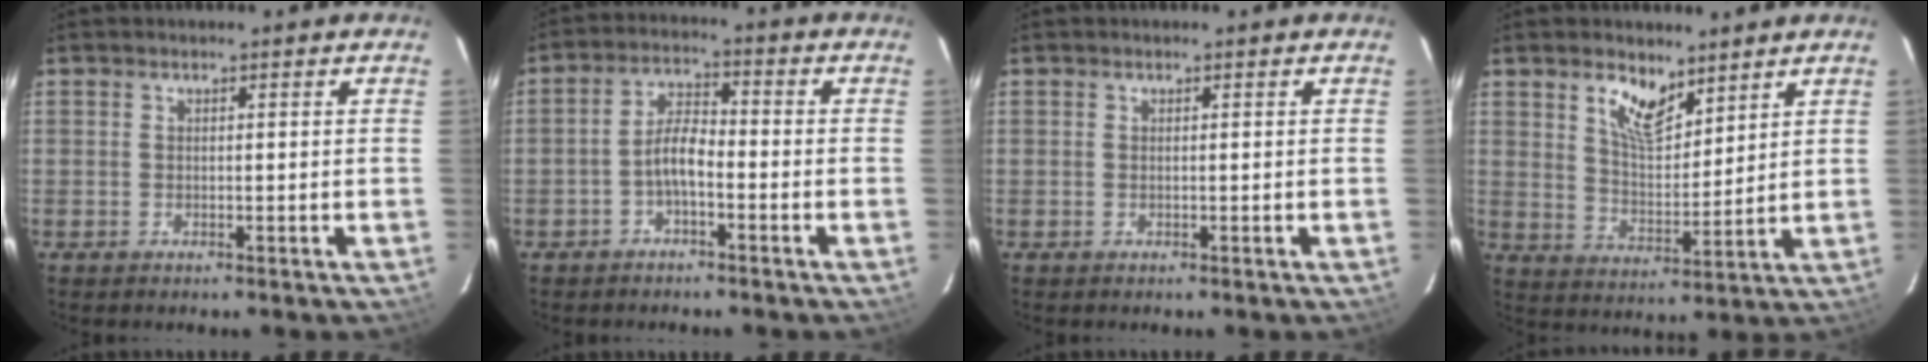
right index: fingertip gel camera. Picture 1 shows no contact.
{"total": 4.7, "force": [-2.3, 1.5, 3.8], "torque": [-0.078, 0.016, -0.043]}
{"total": 0.0}
{"total": 8.0, "force": [5.4, 3.5, 4.8], "torque": [-0.080, 0.002, 0.103]}